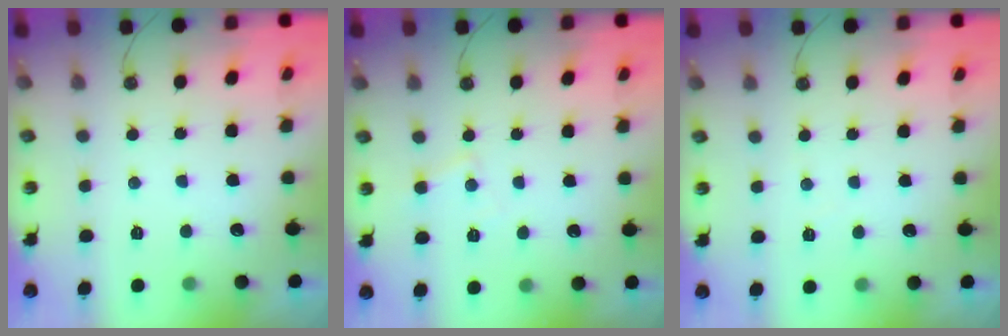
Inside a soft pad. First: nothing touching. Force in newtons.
{"total": 4.4, "press": 4.4, "slide": 0.7}
{"total": 3.1, "press": 3.0, "slide": 0.5}